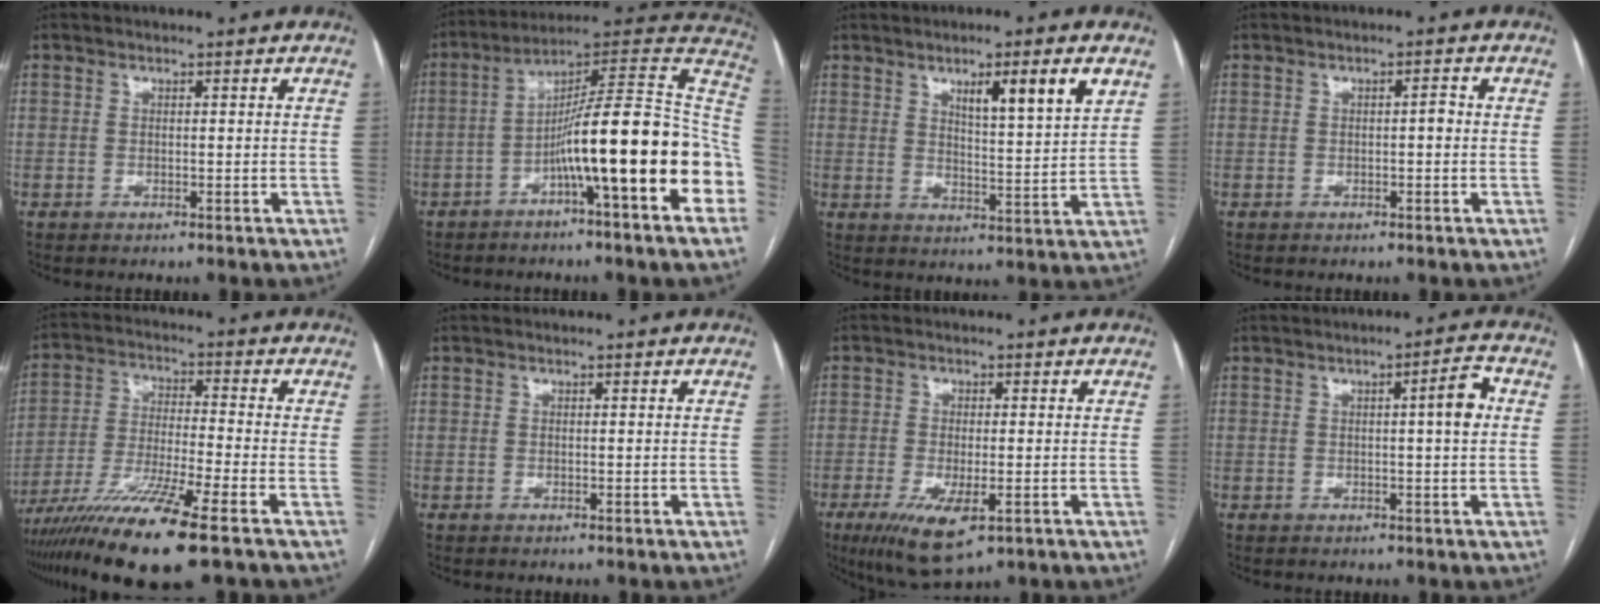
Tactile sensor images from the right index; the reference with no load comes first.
{"total": 22.0, "force": [-5.7, 0.7, 21.2], "torque": [-0.243, 0.035, -0.087]}
{"total": 8.6, "force": [4.6, 0.3, 7.3], "torque": [-0.114, -0.003, 0.073]}
{"total": 1.3, "force": [-0.1, 0.4, 1.2], "torque": [-0.016, 0.005, -0.001]}
{"total": 14.6, "force": [-9.6, -0.4, 11.0], "torque": [-0.220, -0.042, -0.175]}
{"total": 0.0}
{"total": 8.6, "force": [-3.9, 2.7, 7.1], "torque": [-0.120, -0.020, -0.057]}
{"total": 4.4, "force": [0.7, 0.1, 4.3], "torque": [-0.060, 0.008, 0.007]}